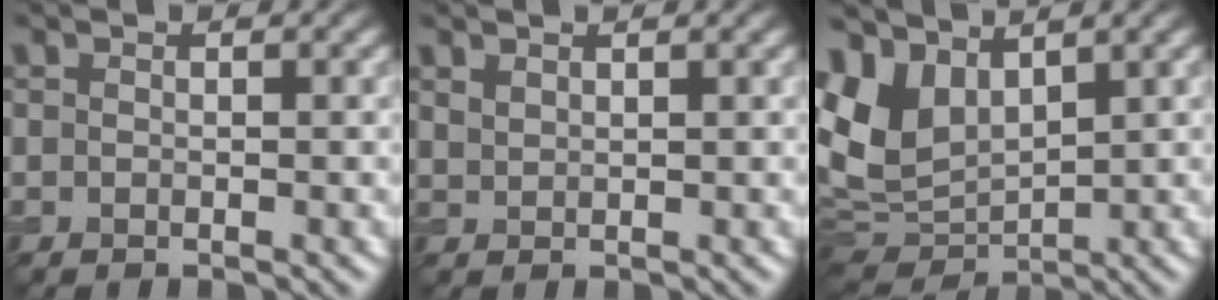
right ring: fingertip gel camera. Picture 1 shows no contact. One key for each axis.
{"total": 1.1, "fx": 1.0, "fy": 0.3, "fz": 0.3, "tx": -0.011, "ty": 0.000, "tz": 0.023}
{"total": 6.9, "fx": 2.9, "fy": 4.5, "fz": 4.4, "tx": -0.106, "ty": -0.001, "tz": 0.058}